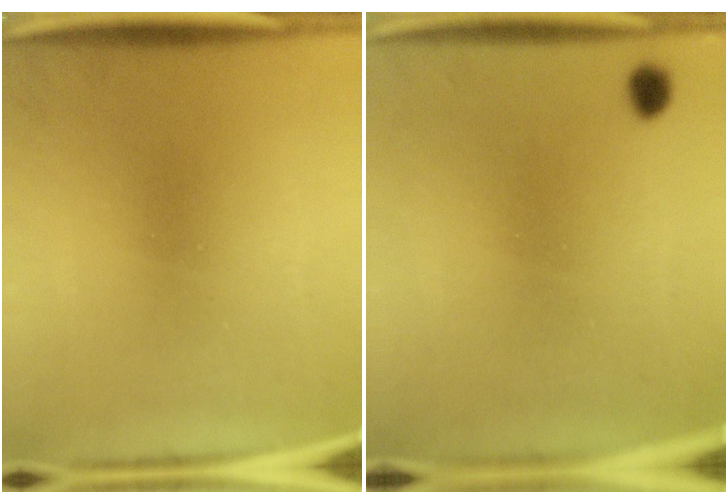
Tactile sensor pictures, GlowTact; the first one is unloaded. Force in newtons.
{"total": 2.9}